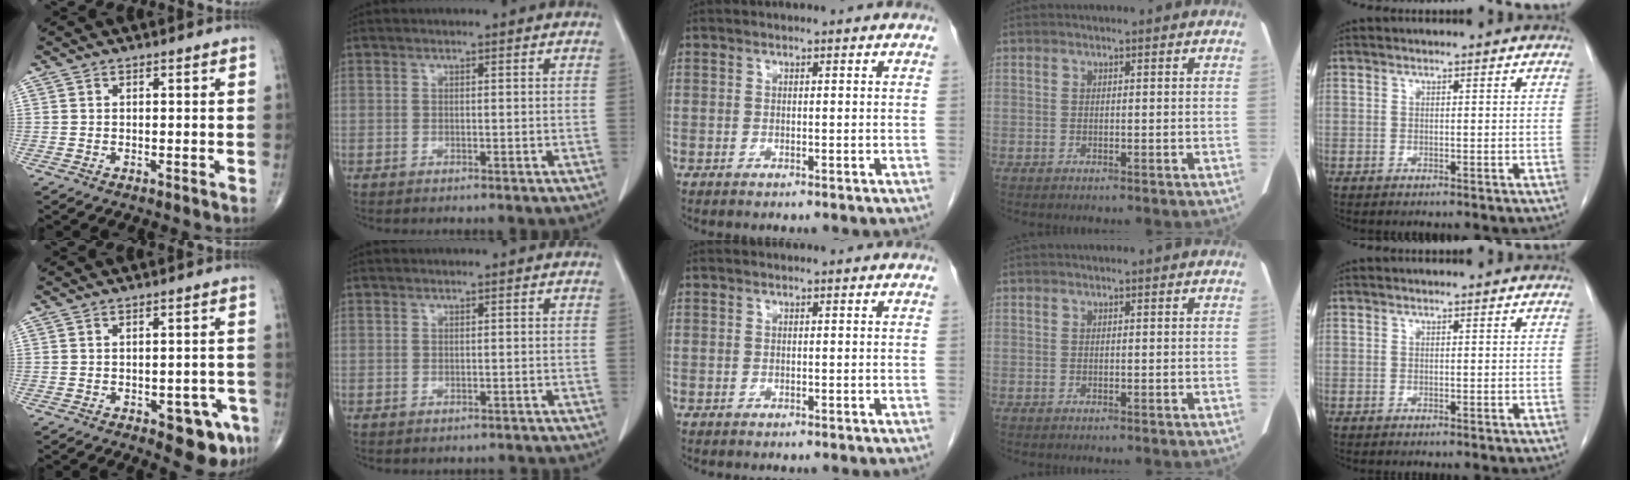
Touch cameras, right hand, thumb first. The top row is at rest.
{"thumb": {"total": 8.4, "force": [-3.9, 3.7, 6.4], "torque": [-0.052, 0.015, -0.042]}, "index": {"total": 2.2, "force": [-1.8, 1.2, -0.1], "torque": [0.002, 0.011, -0.026]}}